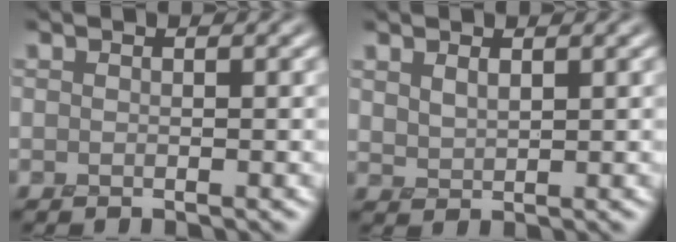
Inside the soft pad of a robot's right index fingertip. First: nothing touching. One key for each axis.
{"total": 1.4, "fx": 0.9, "fy": 0.6, "fz": 0.9, "tx": -0.023, "ty": -0.006, "tz": 0.023}